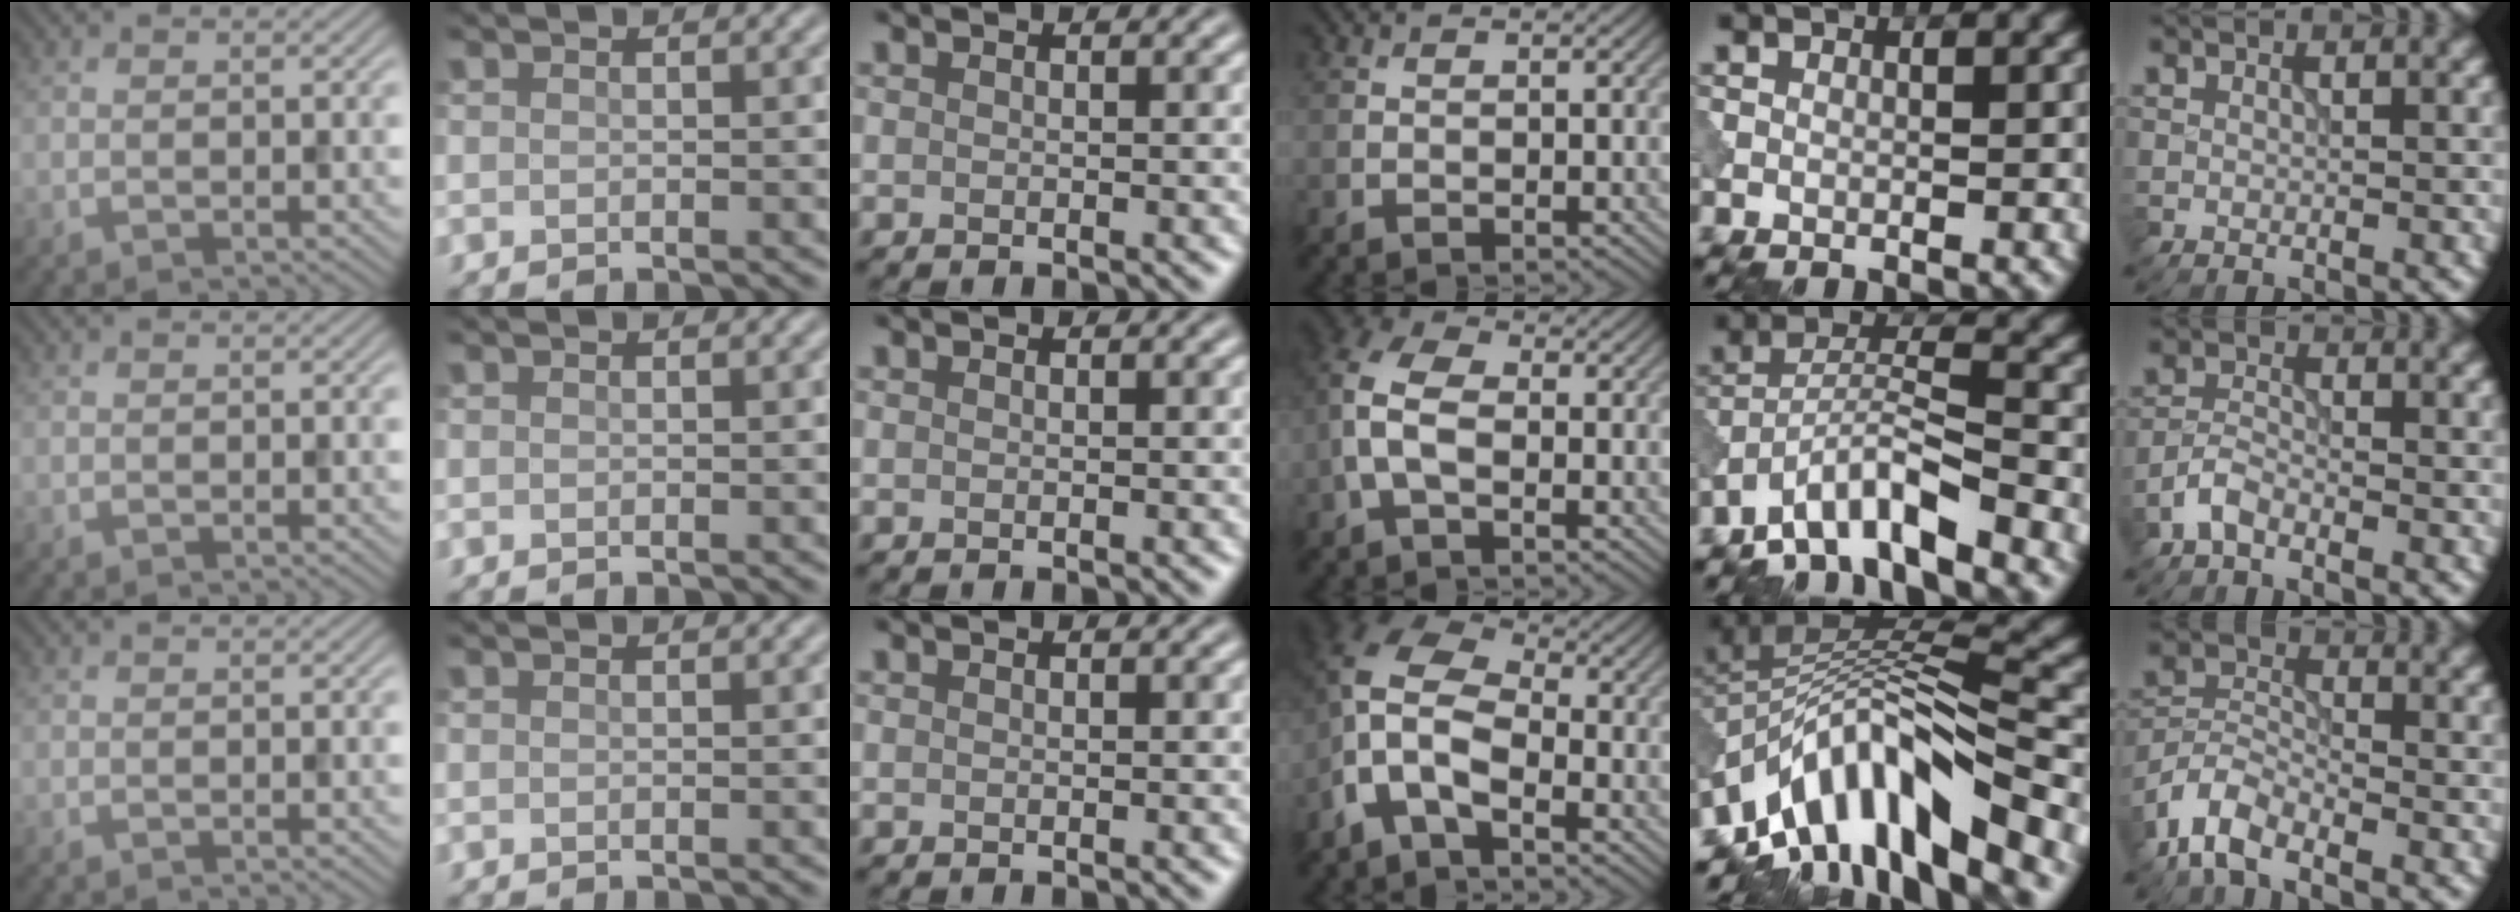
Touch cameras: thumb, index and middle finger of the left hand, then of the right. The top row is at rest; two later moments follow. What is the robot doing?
{"motion": "dispense", "object": "pipette"}